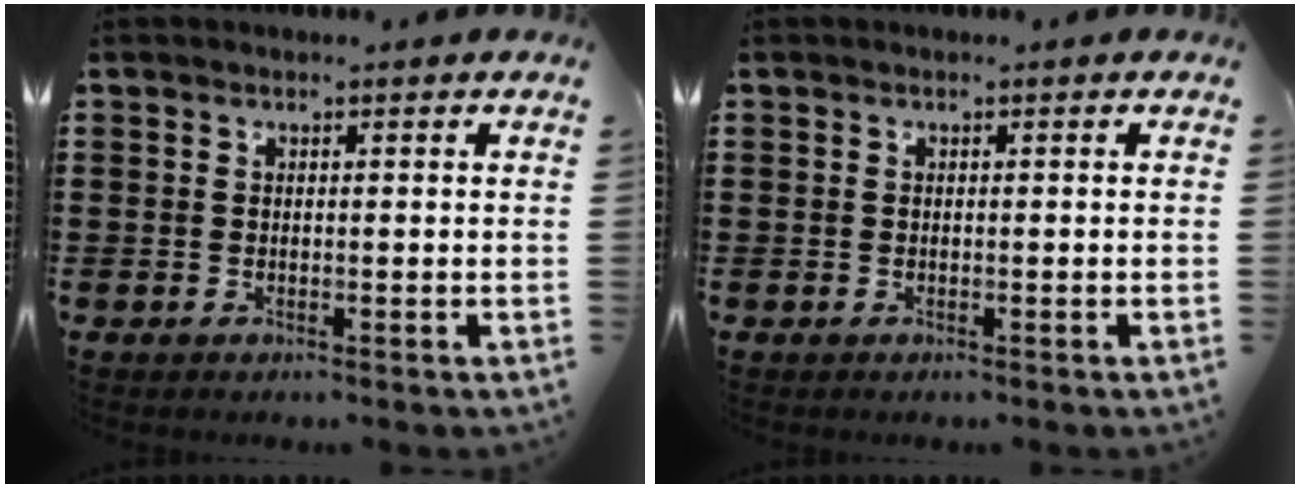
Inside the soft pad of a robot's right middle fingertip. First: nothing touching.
{"total": 0.0}